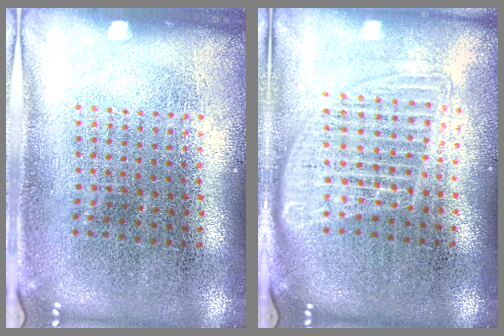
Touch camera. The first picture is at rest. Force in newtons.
{"total": 1.5, "press": 1.3, "slide": 0.7}